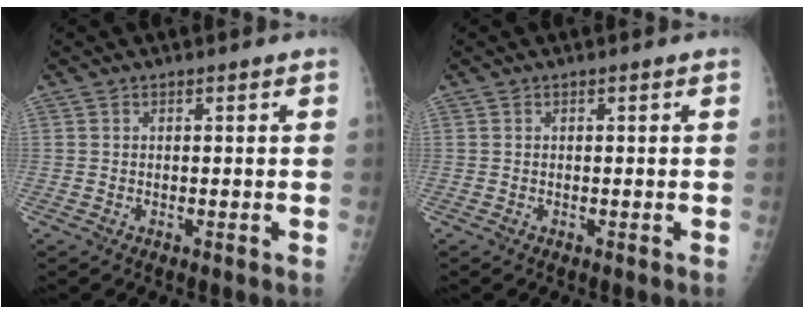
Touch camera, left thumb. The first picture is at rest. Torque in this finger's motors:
{"motor_torque": [0.00, 0.00, 0.00, 0.00, 0.00]}